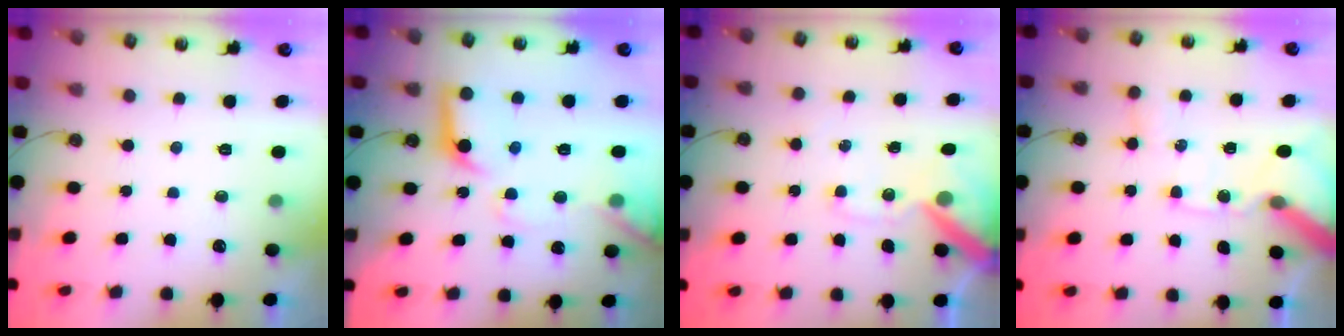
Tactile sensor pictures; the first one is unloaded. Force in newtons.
{"total": 15.8, "press": 15.6, "slide": 2.0}
{"total": 11.6, "press": 11.5, "slide": 1.5}
{"total": 11.3, "press": 11.1, "slide": 1.9}